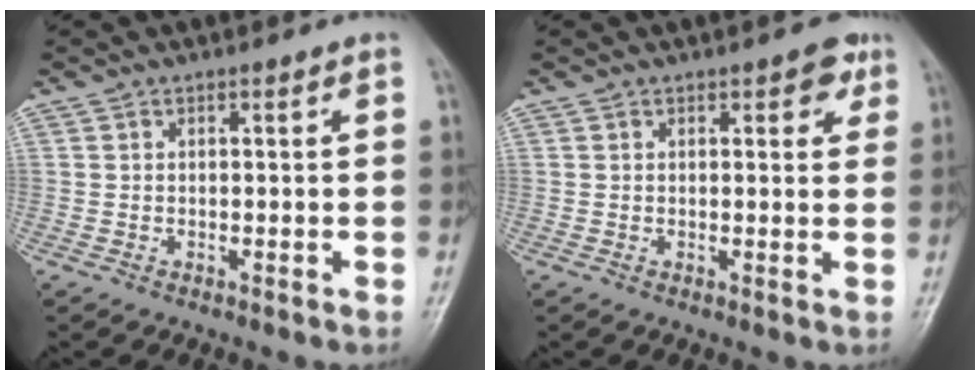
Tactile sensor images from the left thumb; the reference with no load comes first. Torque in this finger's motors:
{"motor_torque": [-0.18, 0.09, -0.20, -0.03, 0.03]}